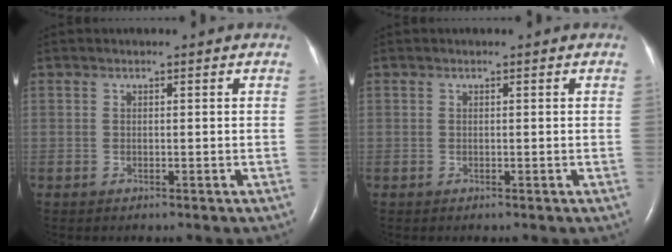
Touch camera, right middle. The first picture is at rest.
{"total": 0.0}